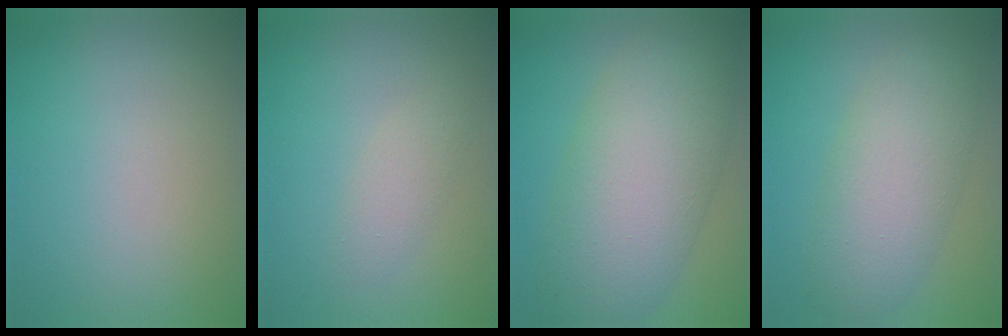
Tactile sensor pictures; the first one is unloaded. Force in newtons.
{"total": 1.6, "press": 1.6, "slide": 0.1}
{"total": 10.0, "press": 10.0, "slide": 0.1}
{"total": 6.5, "press": 6.5, "slide": 0.1}